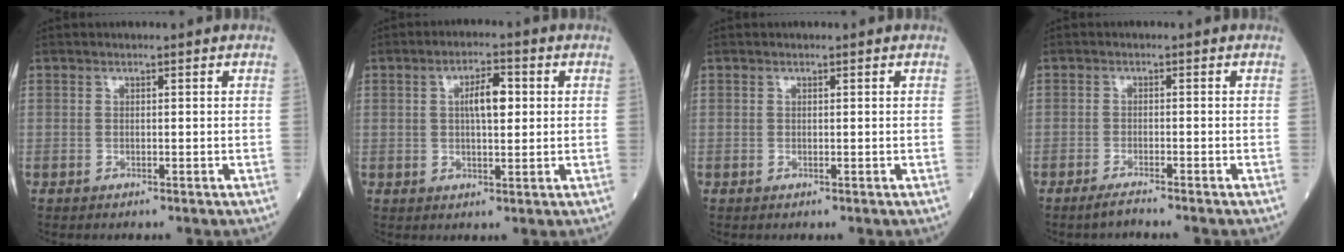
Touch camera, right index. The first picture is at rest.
{"total": 5.1, "force": [1.1, 1.4, 4.8], "torque": [-0.083, 0.008, 0.018]}
{"total": 0.0}
{"total": 2.2, "force": [-2.0, -0.4, 0.8], "torque": [-0.024, -0.002, -0.038]}